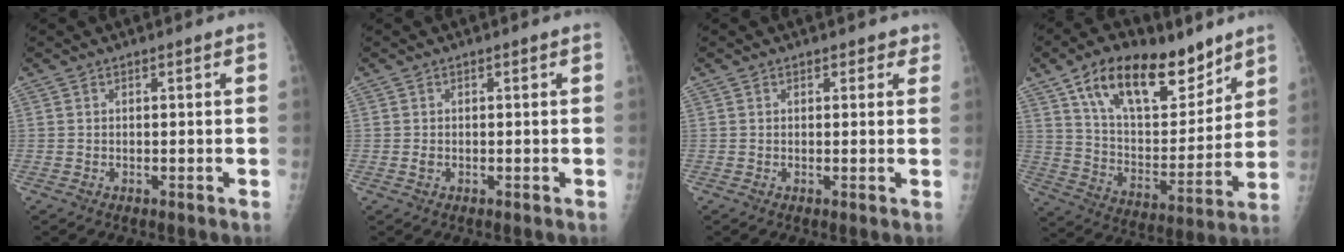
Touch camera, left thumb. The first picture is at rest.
{"total": 0.7, "force": [-0.3, 0.5, 0.4], "torque": [-0.003, 0.000, -0.003]}
{"total": 1.8, "force": [1.2, 1.2, 0.4], "torque": [0.020, -0.003, 0.006]}
{"total": 21.5, "force": [13.6, 10.4, 13.1], "torque": [-0.178, -0.056, 0.237]}